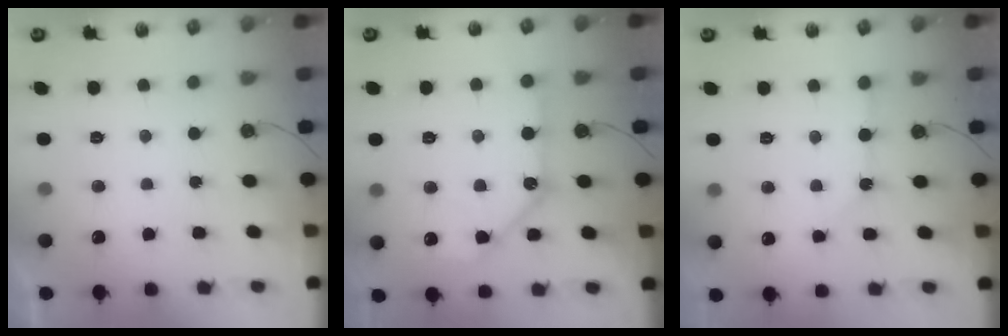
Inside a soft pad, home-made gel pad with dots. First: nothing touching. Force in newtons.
{"total": 11.1, "press": 11.1, "slide": 1.3}
{"total": 3.0, "press": 3.0, "slide": 0.3}